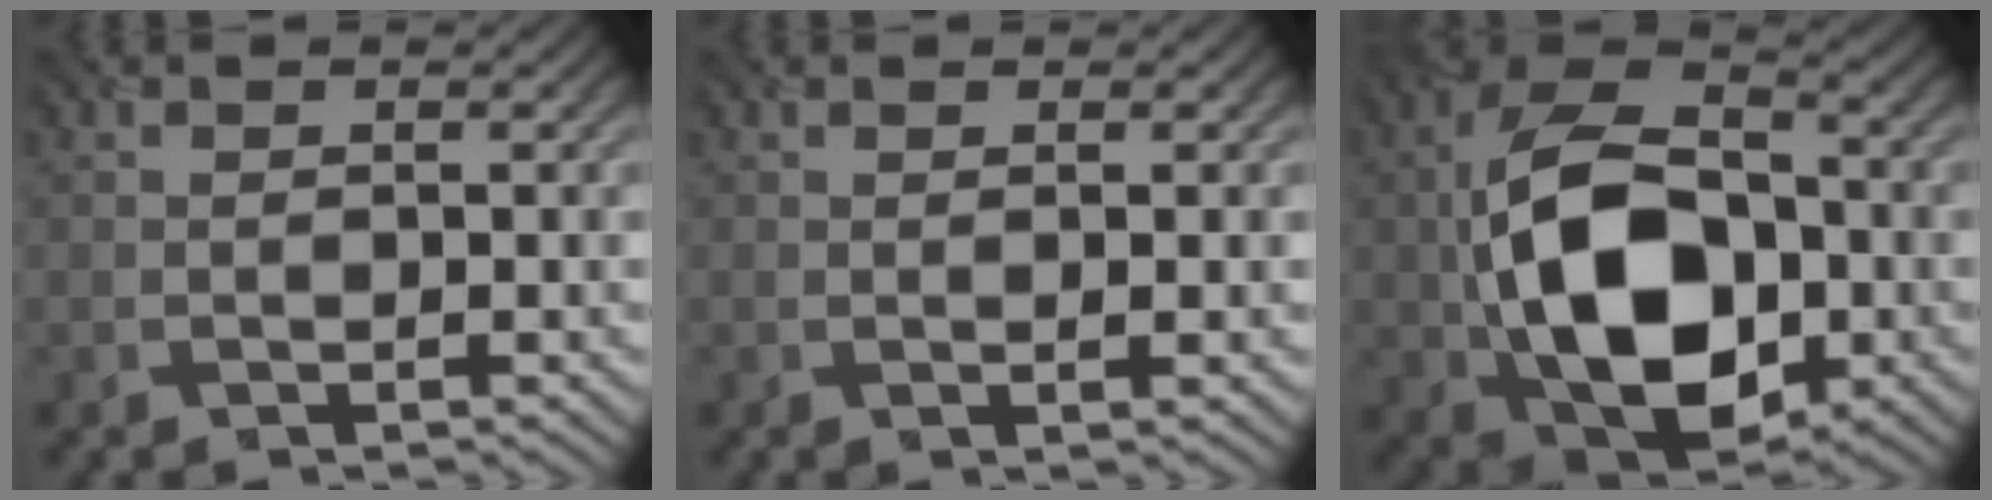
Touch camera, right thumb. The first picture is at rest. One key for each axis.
{"total": 0.9, "fx": 0.3, "fy": -0.1, "fz": 0.9, "tx": -0.016, "ty": 0.004, "tz": 0.002}
{"total": 15.3, "fx": -2.8, "fy": 9.9, "fz": 11.3, "tx": -0.226, "ty": -0.010, "tz": -0.059}